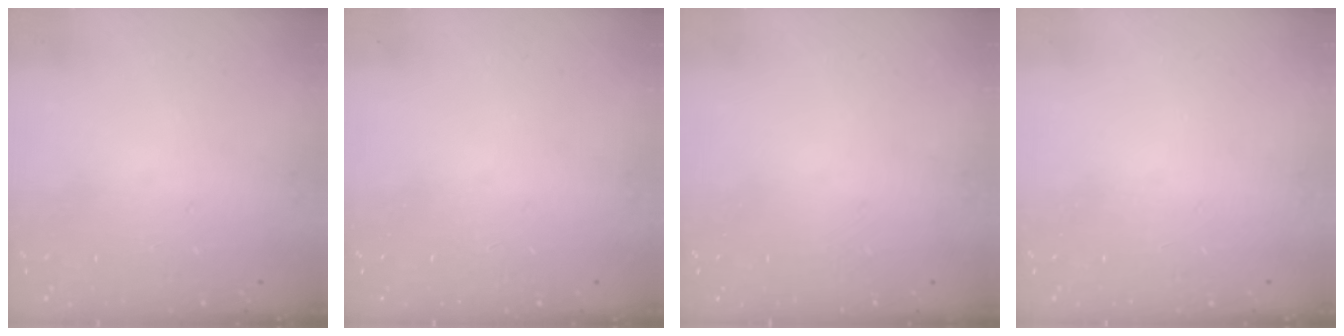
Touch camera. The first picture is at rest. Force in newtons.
{"total": 0.0}
{"total": 0.0}
{"total": 0.0}